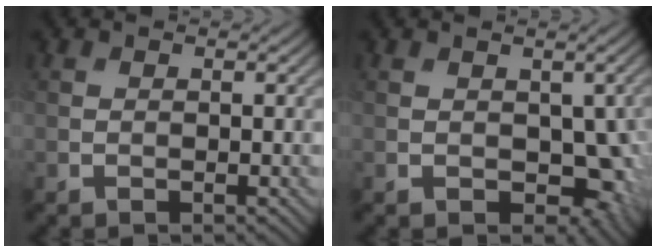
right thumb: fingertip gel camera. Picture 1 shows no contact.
{"total": 5.7, "force": [-0.7, 3.5, 4.4], "torque": [-0.067, -0.018, -0.004]}